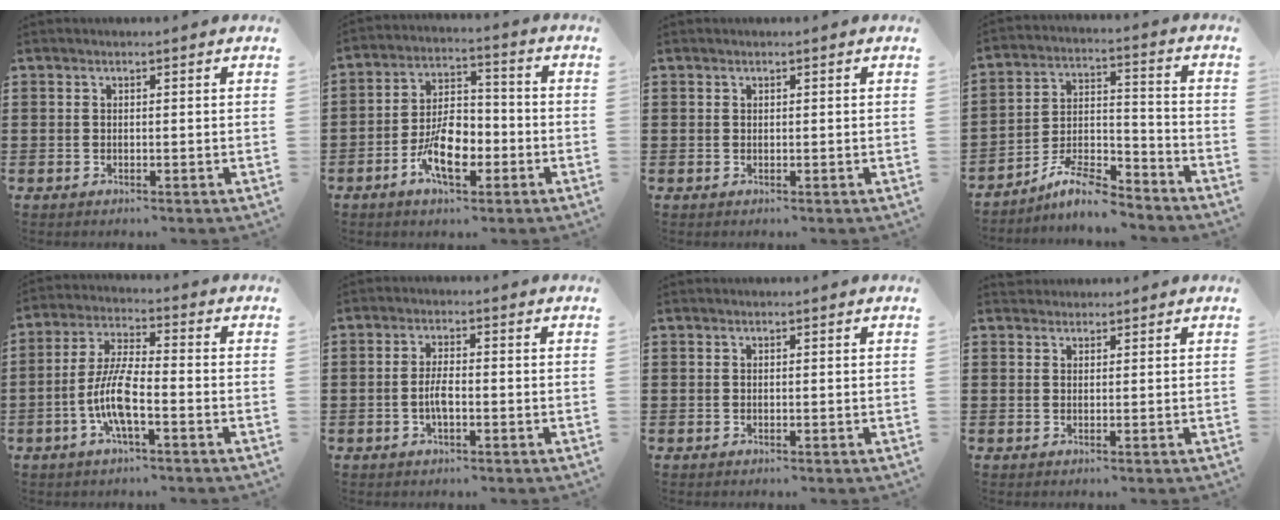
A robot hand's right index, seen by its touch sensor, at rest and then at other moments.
{"total": 9.2, "force": [-3.6, 4.8, 7.0], "torque": [-0.132, 0.004, -0.067]}
{"total": 0.0}
{"total": 9.1, "force": [-8.0, 1.8, 3.9], "torque": [-0.073, 0.020, -0.150]}
{"total": 8.0, "force": [-2.9, 1.9, 7.2], "torque": [-0.167, -0.013, -0.063]}
{"total": 3.5, "force": [-0.9, 1.2, 3.2], "torque": [-0.065, 0.002, -0.018]}
{"total": 0.0}
{"total": 1.3, "force": [1.1, 0.6, -0.2], "torque": [0.002, 0.003, 0.023]}